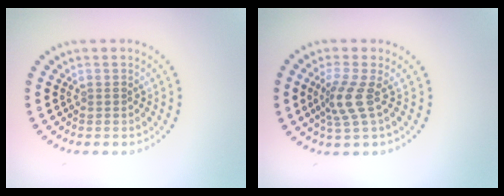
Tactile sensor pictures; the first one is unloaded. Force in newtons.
{"total": 2.9, "press": 2.1, "slide": 2.0}